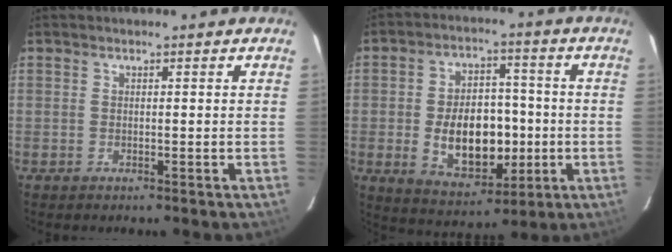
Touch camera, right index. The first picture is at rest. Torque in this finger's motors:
{"motor_torque": [1.03, -0.71, 0.37, 0.10]}